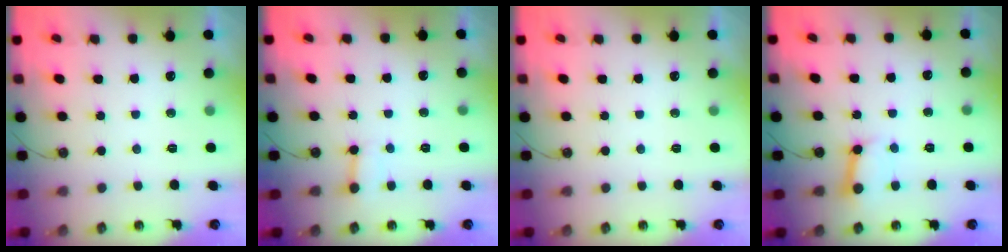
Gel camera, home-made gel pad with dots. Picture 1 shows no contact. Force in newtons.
{"total": 3.3, "press": 3.3, "slide": 0.2}
{"total": 0.0}
{"total": 8.4, "press": 8.4, "slide": 1.0}